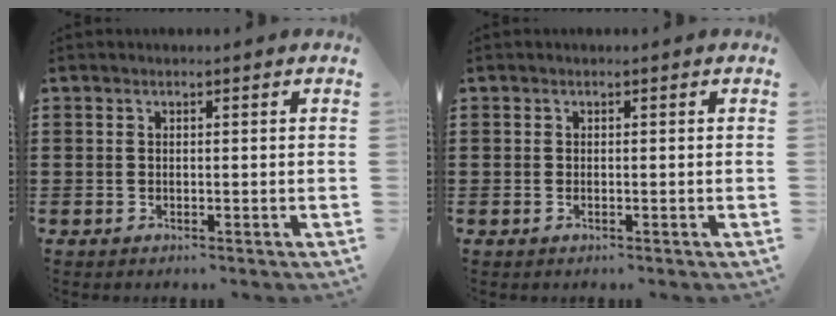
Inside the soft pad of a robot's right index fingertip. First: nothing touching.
{"total": 0.0}